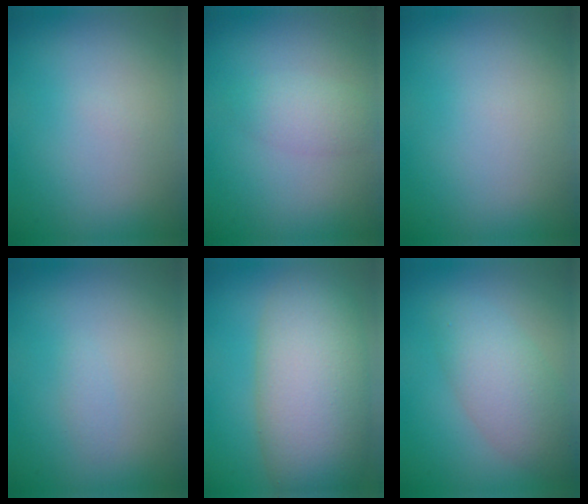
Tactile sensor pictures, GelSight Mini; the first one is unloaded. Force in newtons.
{"total": 2.1, "press": 2.1, "slide": 0.1}
{"total": 0.0}
{"total": 0.6, "press": 0.6, "slide": 0.1}
{"total": 10.0, "press": 10.0, "slide": 0.6}
{"total": 4.6, "press": 4.6, "slide": 0.2}